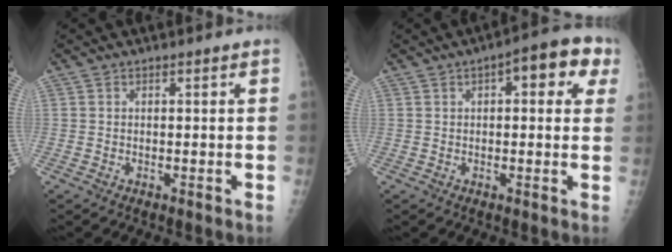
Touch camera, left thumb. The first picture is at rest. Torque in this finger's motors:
{"motor_torque": [-0.31, 0.19, -0.23, -0.20, 0.12]}